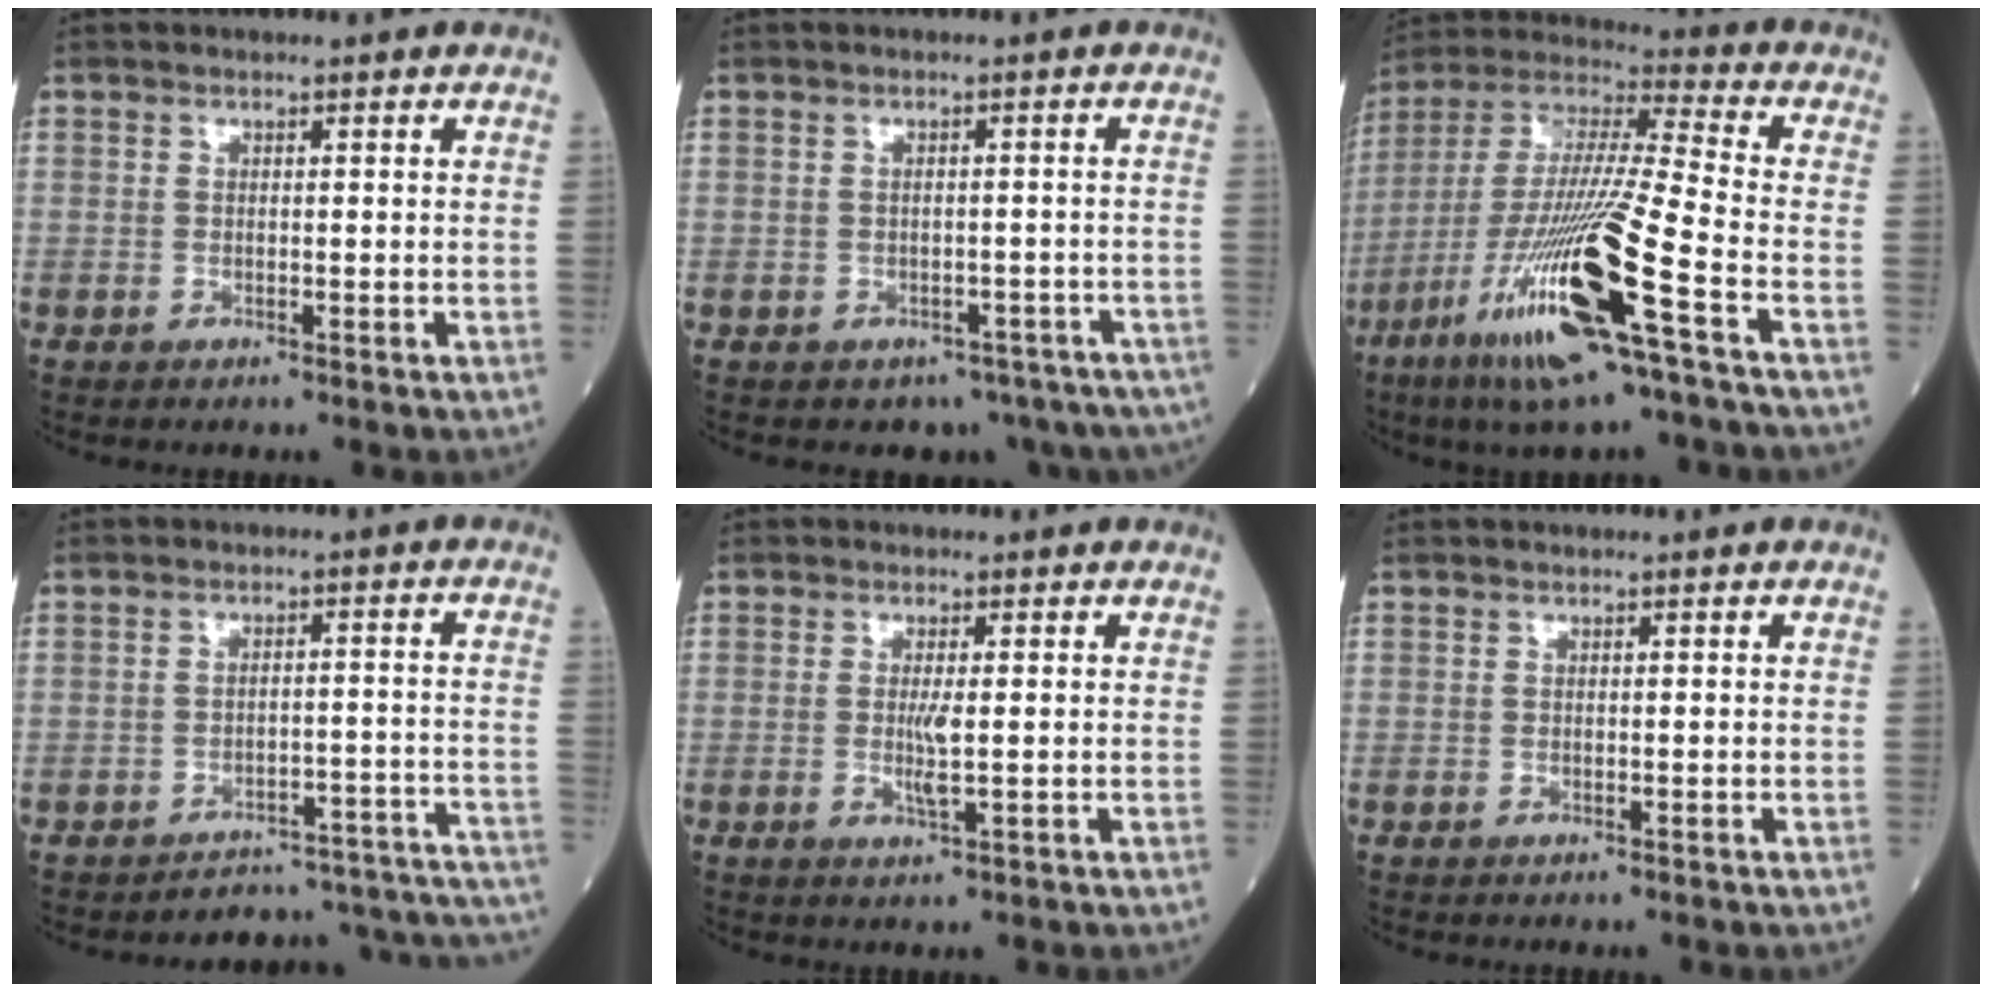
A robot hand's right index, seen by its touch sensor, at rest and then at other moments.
{"total": 9.0, "force": [-6.6, 5.5, 2.7], "torque": [-0.020, 0.005, -0.070]}
{"total": 21.0, "force": [-9.2, 0.3, 18.9], "torque": [-0.409, -0.046, -0.181]}
{"total": 16.0, "force": [-15.9, 2.0, 0.5], "torque": [0.019, 0.042, -0.184]}
{"total": 2.6, "force": [0.0, 0.2, 2.6], "torque": [-0.059, -0.005, 0.001]}
{"total": 0.0}